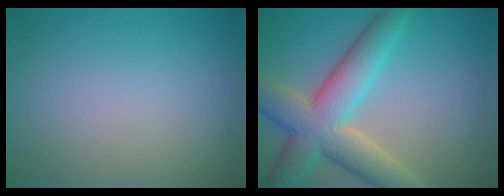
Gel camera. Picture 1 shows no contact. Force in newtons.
{"total": 9.3, "press": 9.3, "slide": 0.4}